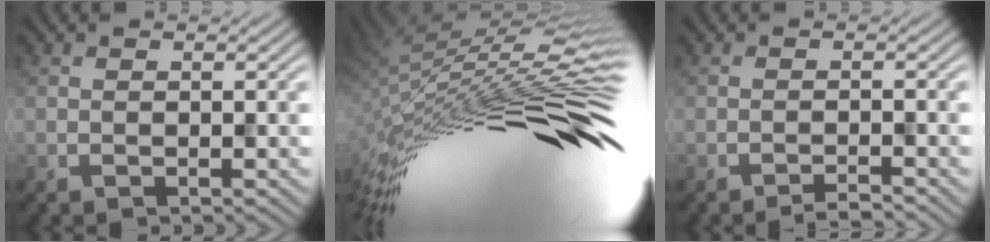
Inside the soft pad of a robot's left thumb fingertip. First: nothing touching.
{"total": 16.5, "force": [-0.7, 3.5, 16.2], "torque": [-0.301, 0.008, -0.013]}
{"total": 1.9, "force": [-1.8, 0.0, 0.6], "torque": [0.002, 0.009, -0.036]}